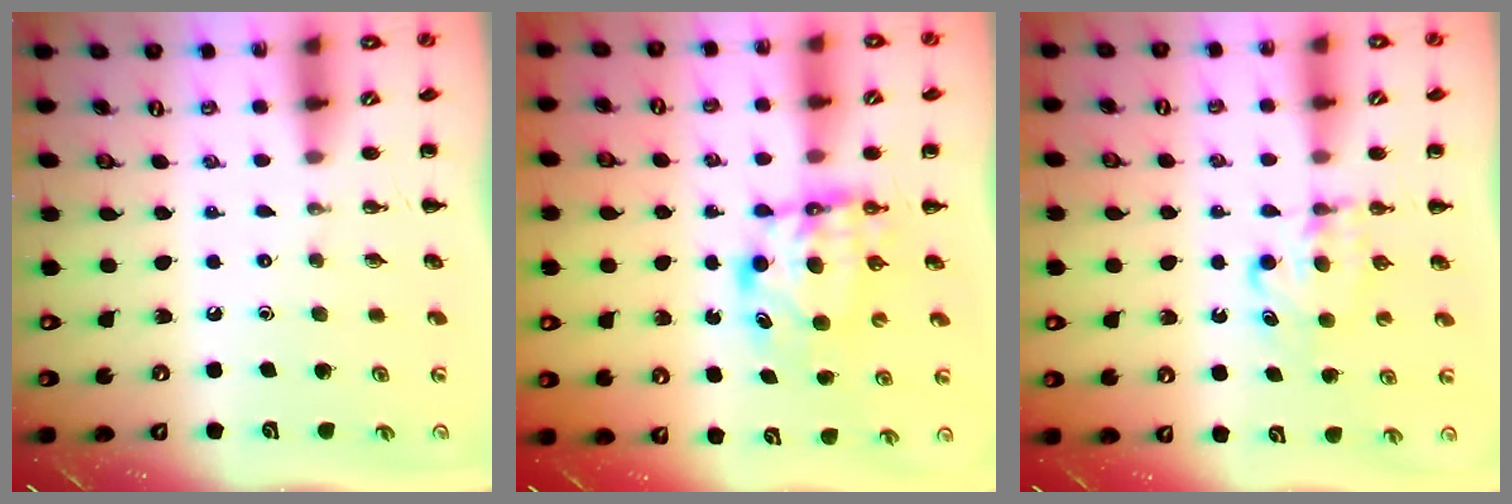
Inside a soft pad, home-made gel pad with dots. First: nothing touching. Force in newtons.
{"total": 6.0, "press": 6.0, "slide": 0.7}
{"total": 6.0, "press": 5.9, "slide": 0.9}